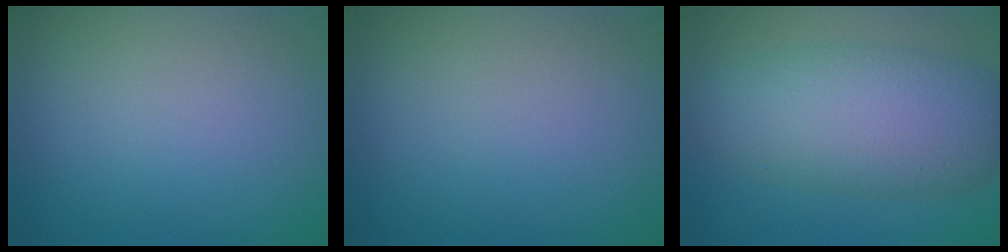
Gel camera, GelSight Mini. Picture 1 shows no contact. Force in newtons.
{"total": 0.0}
{"total": 7.9, "press": 7.9, "slide": 0.0}